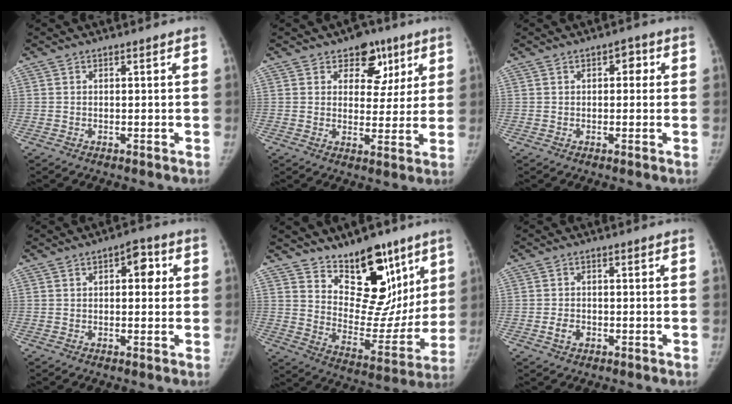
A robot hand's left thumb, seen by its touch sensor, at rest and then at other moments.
{"total": 8.9, "force": [4.8, 6.3, 4.1], "torque": [-0.007, -0.016, 0.067]}
{"total": 2.8, "force": [0.6, 1.9, 2.0], "torque": [-0.006, 0.006, 0.001]}
{"total": 5.0, "force": [1.2, 2.8, 4.0], "torque": [-0.029, 0.005, 0.009]}
{"total": 18.9, "force": [12.1, 9.9, 10.6], "torque": [-0.077, -0.084, 0.190]}
{"total": 2.5, "force": [-0.9, 1.9, 1.3], "torque": [-0.017, 0.005, -0.014]}